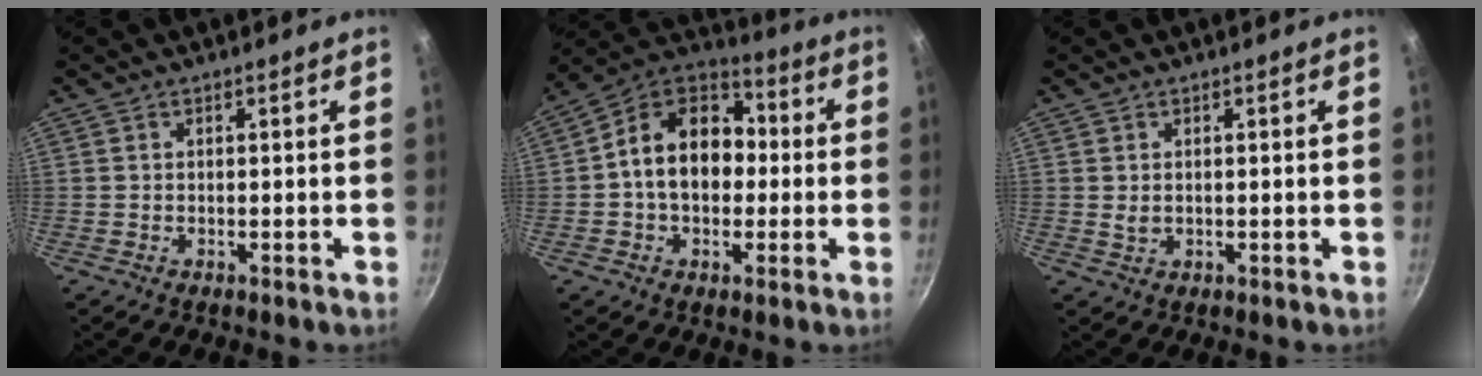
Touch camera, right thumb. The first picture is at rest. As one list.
[{"total": 15.8, "force": [-0.1, 11.6, 10.7], "torque": [-0.133, 0.042, -0.022]}, {"total": 1.5, "force": [0.2, 0.9, 1.2], "torque": [-0.021, 0.000, 0.006]}]